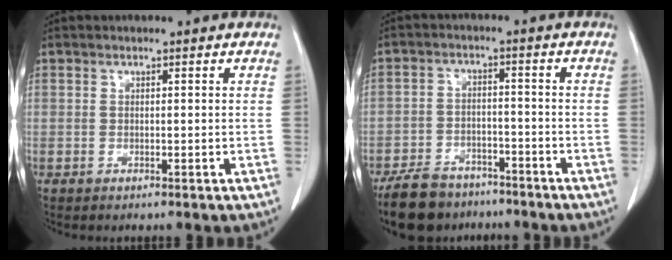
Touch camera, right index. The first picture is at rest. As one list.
[{"total": 10.2, "force": [-8.3, 5.1, 3.1], "torque": [-0.057, -0.004, -0.134]}]